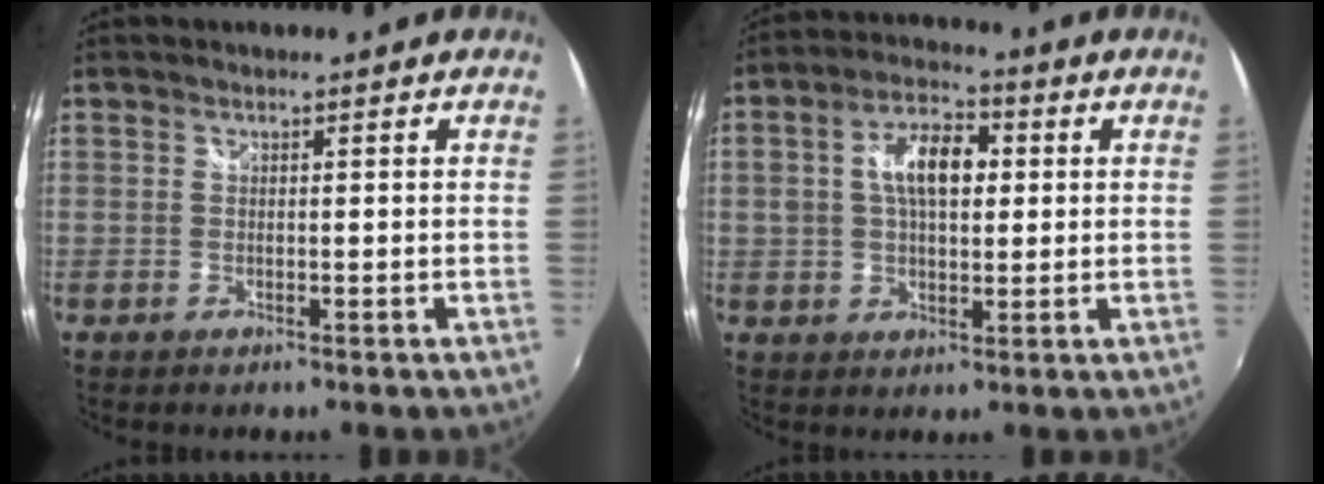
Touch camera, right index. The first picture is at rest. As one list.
[{"total": 9.4, "force": [1.6, 5.2, 7.7], "torque": [-0.136, 0.020, 0.026]}]